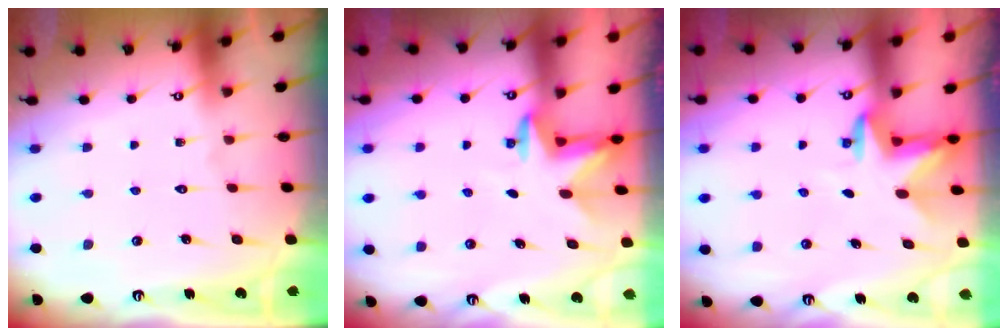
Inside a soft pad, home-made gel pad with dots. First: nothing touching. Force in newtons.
{"total": 3.0, "press": 2.9, "slide": 0.7}
{"total": 3.1, "press": 3.0, "slide": 0.7}